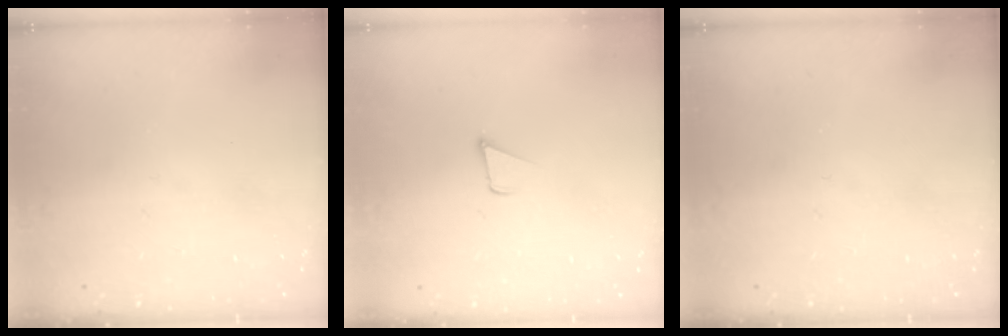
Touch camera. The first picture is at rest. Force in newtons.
{"total": 1.8, "press": 1.7, "slide": 0.1}
{"total": 0.0}